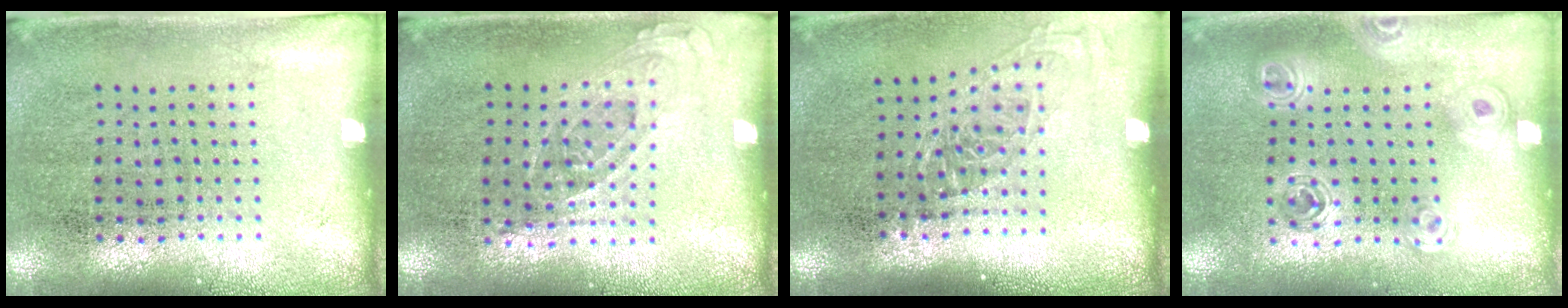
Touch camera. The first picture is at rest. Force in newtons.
{"total": 0.8, "press": 0.8, "slide": 0.3}
{"total": 1.3, "press": 1.1, "slide": 0.8}
{"total": 1.6, "press": 1.4, "slide": 0.7}